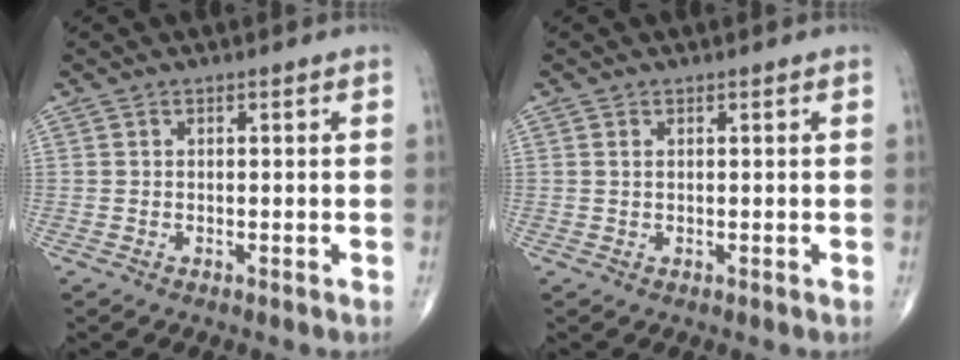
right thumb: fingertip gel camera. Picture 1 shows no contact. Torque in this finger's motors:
{"motor_torque": [-0.70, 0.02, 0.00, 0.30, -0.03]}